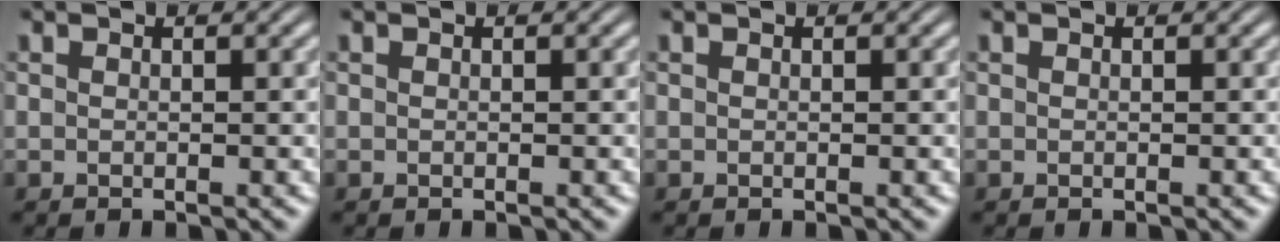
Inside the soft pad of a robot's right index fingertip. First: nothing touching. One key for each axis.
{"total": 0.0}
{"total": 0.0}
{"total": 0.0}